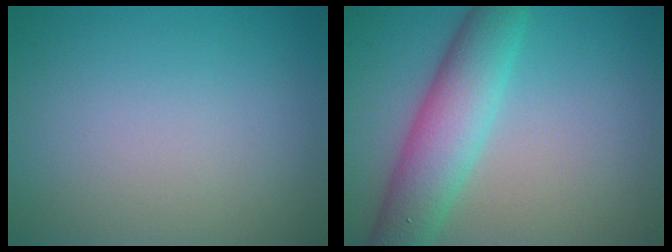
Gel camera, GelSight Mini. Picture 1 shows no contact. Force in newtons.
{"total": 6.5, "press": 6.5, "slide": 0.2}